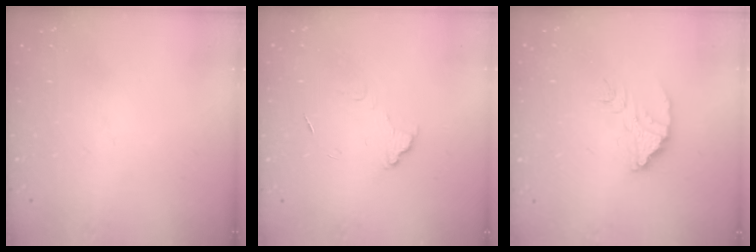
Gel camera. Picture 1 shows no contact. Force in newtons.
{"total": 4.3, "press": 4.3, "slide": 0.3}
{"total": 4.5, "press": 4.5, "slide": 0.3}